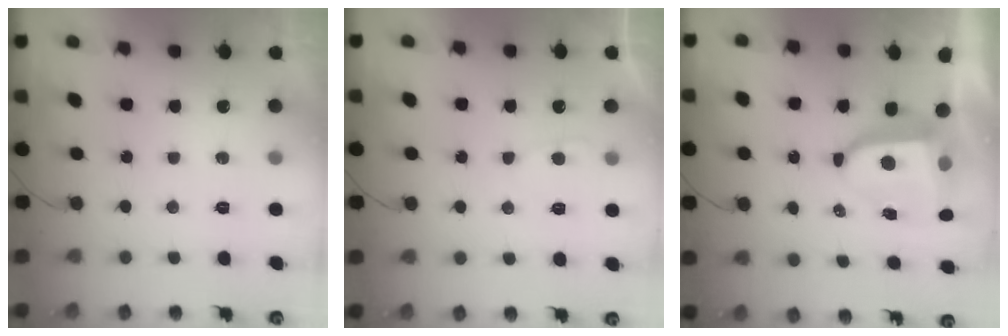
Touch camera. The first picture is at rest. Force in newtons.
{"total": 2.5, "press": 2.5, "slide": 0.4}
{"total": 8.0, "press": 7.9, "slide": 1.0}